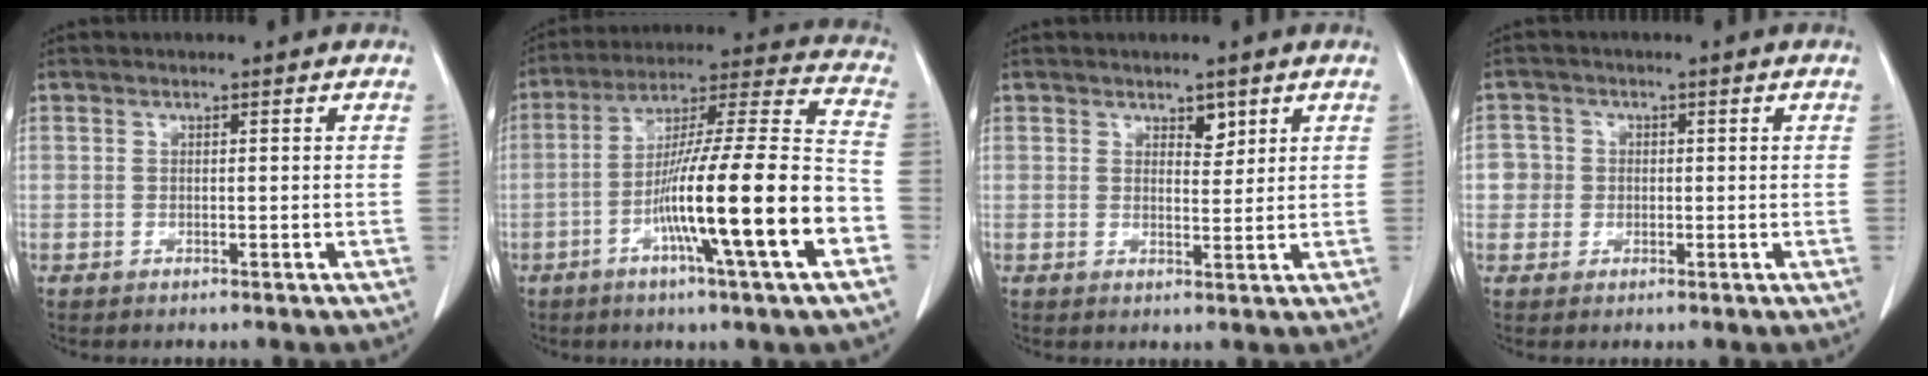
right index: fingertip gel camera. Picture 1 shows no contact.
{"total": 20.1, "force": [-6.9, 0.1, 18.9], "torque": [-0.296, -0.003, -0.116]}
{"total": 2.2, "force": [1.5, 1.1, 1.2], "torque": [-0.016, -0.004, 0.027]}
{"total": 3.1, "force": [0.0, 3.1, 0.1], "torque": [0.014, 0.012, 0.000]}